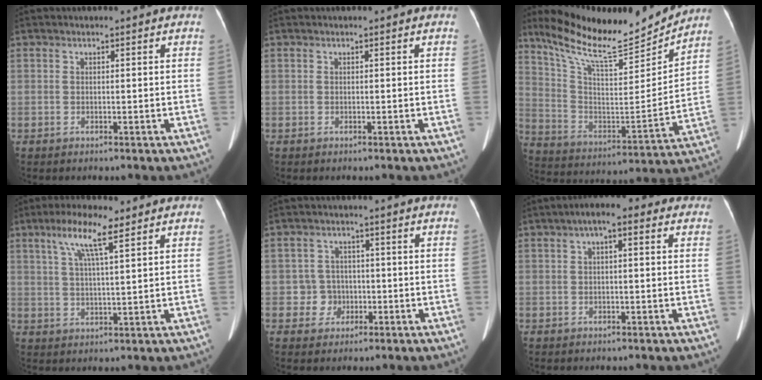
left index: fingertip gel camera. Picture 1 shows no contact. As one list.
[{"total": 0.0}, {"total": 19.7, "force": [17.7, 2.7, 8.3], "torque": [-0.157, -0.016, 0.292]}, {"total": 7.7, "force": [4.4, 0.8, 6.3], "torque": [-0.127, 0.011, 0.082]}, {"total": 3.8, "force": [-0.9, 3.7, -0.1], "torque": [0.011, 0.011, -0.012]}, {"total": 4.7, "force": [2.0, 1.6, 4.0], "torque": [-0.064, 0.026, 0.022]}]